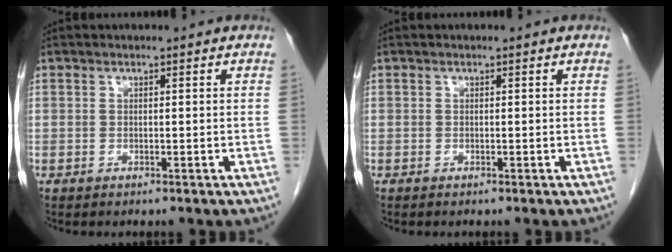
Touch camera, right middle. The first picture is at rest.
{"total": 0.0}